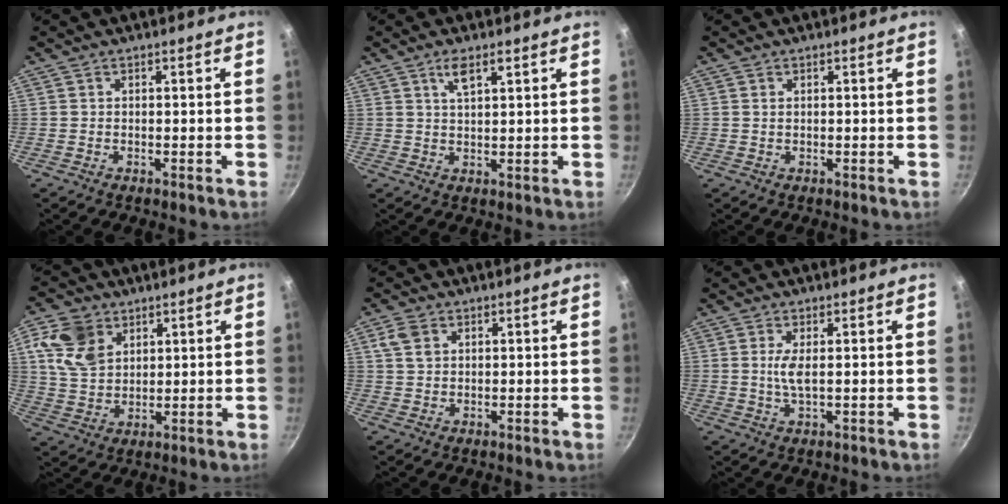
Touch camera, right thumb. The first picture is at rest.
{"total": 4.1, "force": [2.2, 1.3, 3.2], "torque": [-0.056, -0.006, 0.044]}
{"total": 0.7, "force": [0.3, 0.4, 0.5], "torque": [-0.009, 0.001, 0.004]}
{"total": 10.4, "force": [4.3, 7.5, 5.7], "torque": [-0.092, -0.007, 0.086]}
{"total": 4.1, "force": [1.4, 3.0, 2.3], "torque": [-0.034, 0.000, 0.026]}
{"total": 3.4, "force": [0.5, 0.9, 3.2], "torque": [-0.072, -0.003, 0.011]}